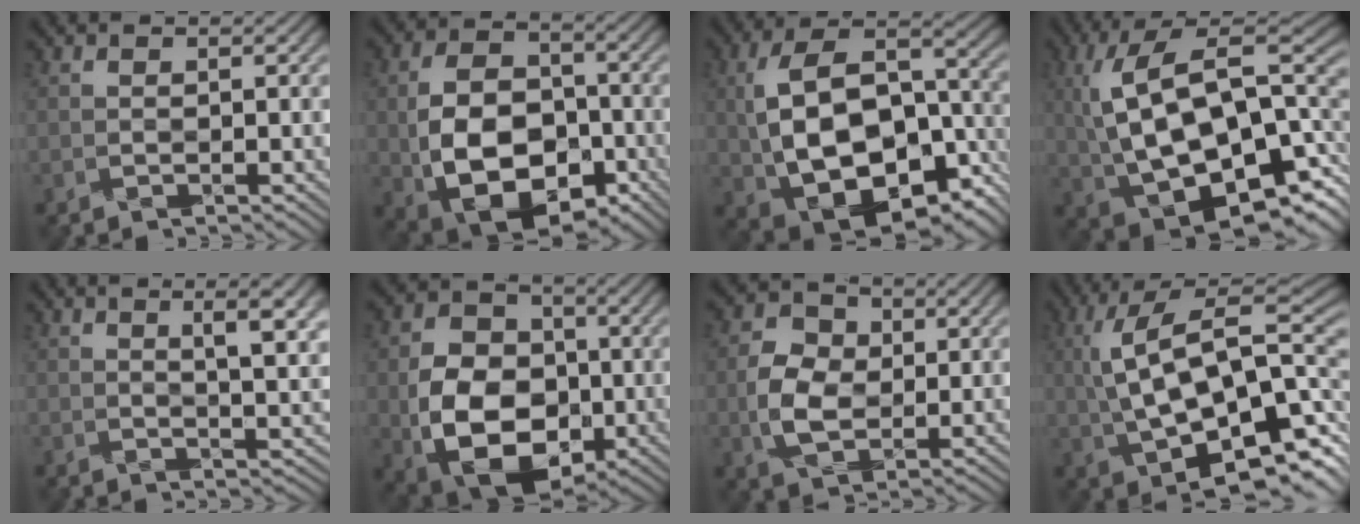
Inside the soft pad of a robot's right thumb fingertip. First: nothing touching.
{"total": 12.7, "force": [-3.4, 8.5, 8.8], "torque": [-0.176, -0.015, -0.067]}
{"total": 15.9, "force": [-2.9, 9.7, 12.3], "torque": [-0.235, -0.007, -0.034]}
{"total": 17.7, "force": [1.4, 9.7, 14.8], "torque": [-0.261, -0.003, 0.048]}
{"total": 5.0, "force": [2.7, 0.6, 4.2], "torque": [-0.058, 0.012, 0.043]}
{"total": 13.0, "force": [-2.6, 9.5, 8.4], "torque": [-0.174, -0.020, -0.051]}
{"total": 5.7, "force": [0.3, 4.3, 3.7], "torque": [-0.086, 0.010, -0.002]}
{"total": 17.1, "force": [0.0, 8.0, 15.1], "torque": [-0.247, 0.003, 0.004]}